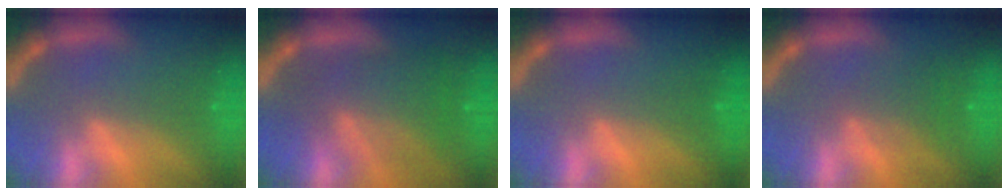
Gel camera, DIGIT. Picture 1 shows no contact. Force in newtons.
{"total": 7.6}
{"total": 0.0}
{"total": 2.5}